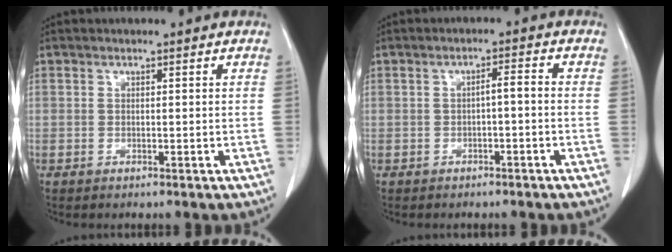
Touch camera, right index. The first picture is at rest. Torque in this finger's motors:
{"motor_torque": [0.29, -0.13, 0.20, 0.05]}